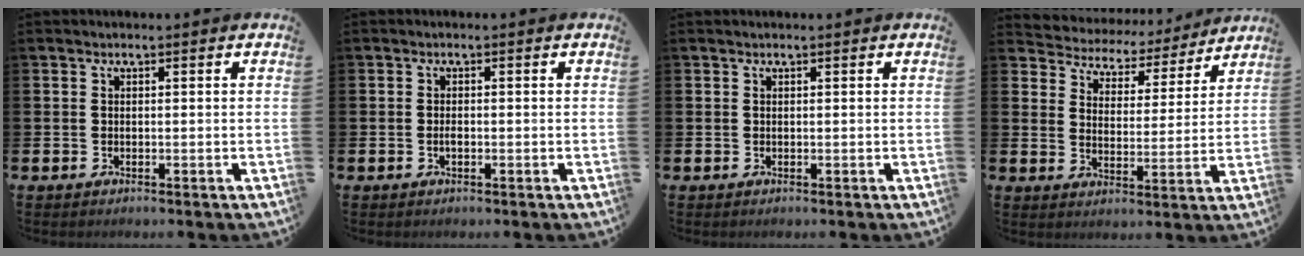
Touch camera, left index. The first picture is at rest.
{"total": 0.9, "force": [-0.3, 0.4, 0.8], "torque": [-0.011, -0.002, -0.007]}
{"total": 0.0}
{"total": 5.1, "force": [4.7, 2.1, 0.1], "torque": [-0.023, -0.043, 0.074]}